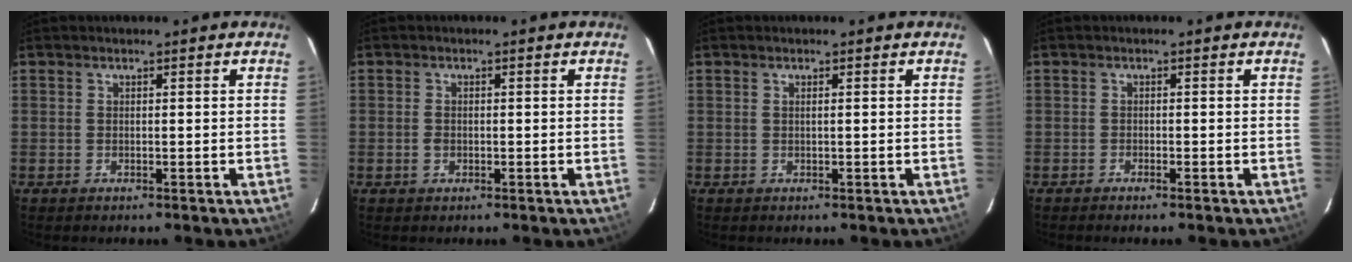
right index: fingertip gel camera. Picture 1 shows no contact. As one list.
[{"total": 1.6, "force": [-0.5, 1.1, 1.0], "torque": [-0.022, 0.002, -0.009]}, {"total": 0.5, "force": [0.1, -0.2, 0.5], "torque": [-0.009, 0.002, 0.000]}, {"total": 0.9, "force": [-0.8, 0.0, 0.4], "torque": [-0.012, 0.001, -0.017]}]